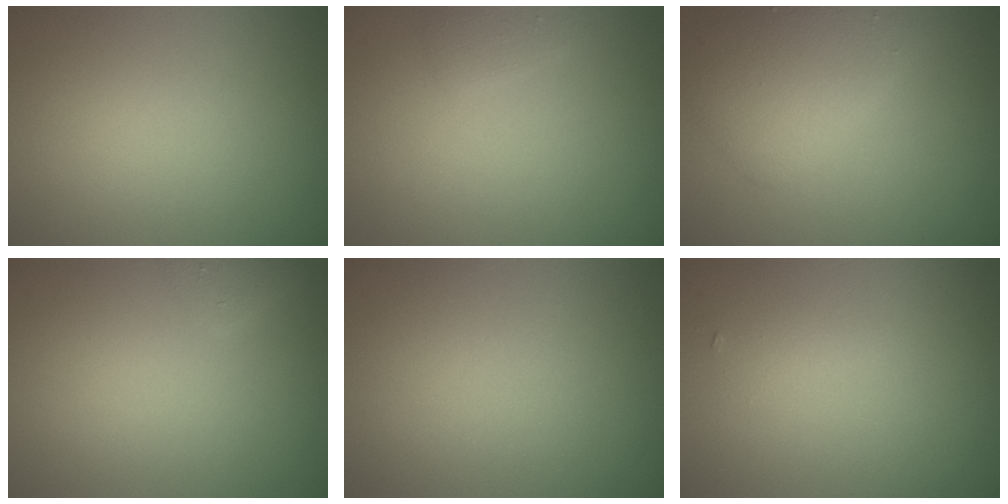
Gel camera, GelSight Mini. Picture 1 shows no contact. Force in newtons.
{"total": 0.9, "press": 0.9, "slide": 0.1}
{"total": 3.9, "press": 3.9, "slide": 0.1}
{"total": 1.2, "press": 1.2, "slide": 0.1}
{"total": 0.0}
{"total": 0.8, "press": 0.8, "slide": 0.0}